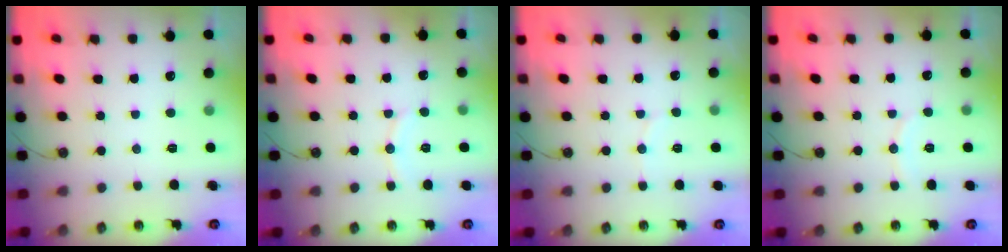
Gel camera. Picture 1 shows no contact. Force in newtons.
{"total": 5.7, "press": 5.7, "slide": 0.5}
{"total": 2.9, "press": 2.9, "slide": 0.3}
{"total": 3.9, "press": 3.9, "slide": 0.5}